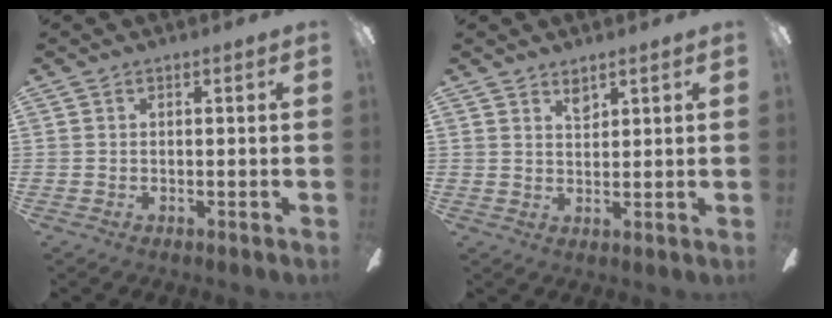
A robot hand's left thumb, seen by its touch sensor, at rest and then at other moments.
{"total": 2.8, "force": [2.4, 0.9, 1.0], "torque": [-0.009, -0.011, 0.041]}